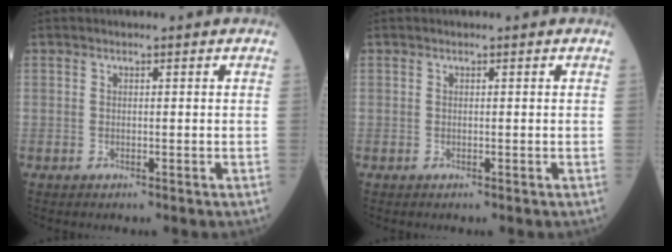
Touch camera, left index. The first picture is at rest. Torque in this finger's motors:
{"motor_torque": [0.00, 0.00, 0.00, 0.00]}